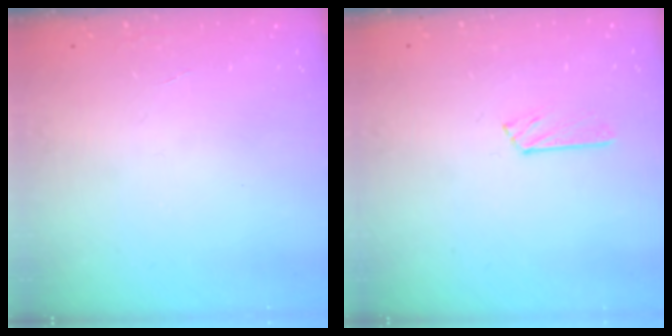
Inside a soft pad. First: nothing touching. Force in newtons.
{"total": 2.9, "press": 2.8, "slide": 0.3}